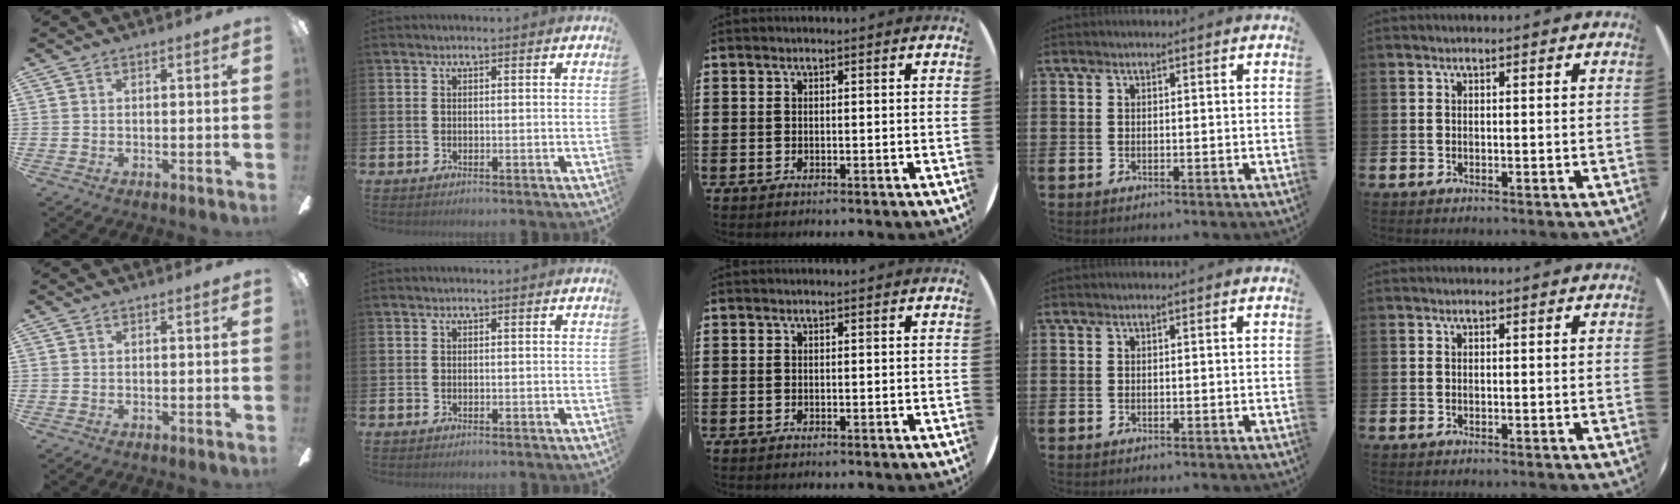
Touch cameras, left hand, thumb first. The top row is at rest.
{}